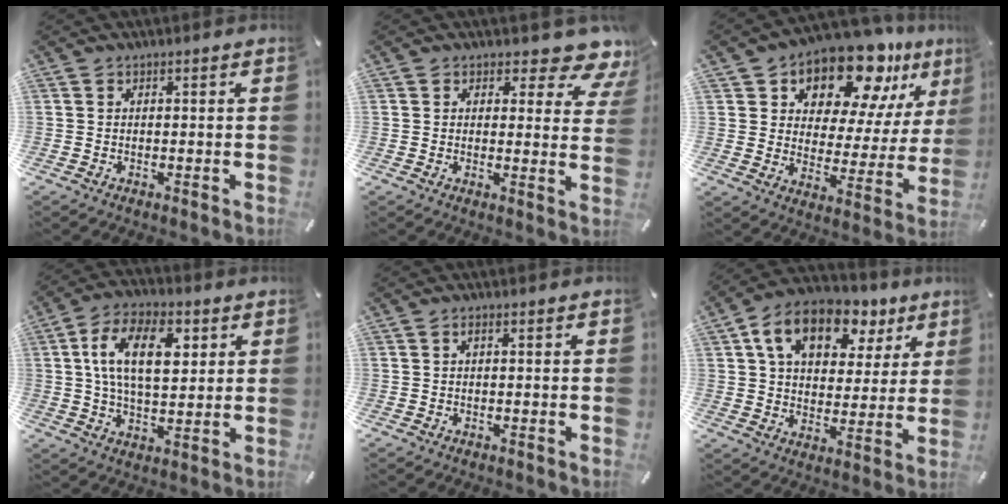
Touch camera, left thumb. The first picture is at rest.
{"total": 6.3, "force": [4.6, 3.1, 3.0], "torque": [-0.027, -0.035, 0.074]}
{"total": 15.6, "force": [12.2, 7.4, 6.2], "torque": [-0.101, -0.104, 0.211]}
{"total": 15.1, "force": [4.0, 8.5, 11.8], "torque": [-0.218, 0.005, 0.065]}
{"total": 1.1, "force": [0.1, 0.3, 1.0], "torque": [-0.021, 0.001, 0.002]}
{"total": 13.7, "force": [7.2, 9.2, 7.2], "torque": [-0.127, -0.021, 0.130]}